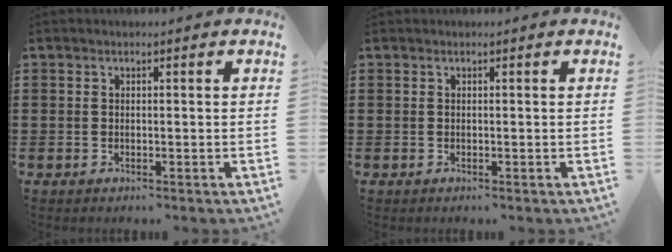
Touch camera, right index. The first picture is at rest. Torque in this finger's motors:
{"motor_torque": [0.03, 1.54, 0.19, 0.03]}